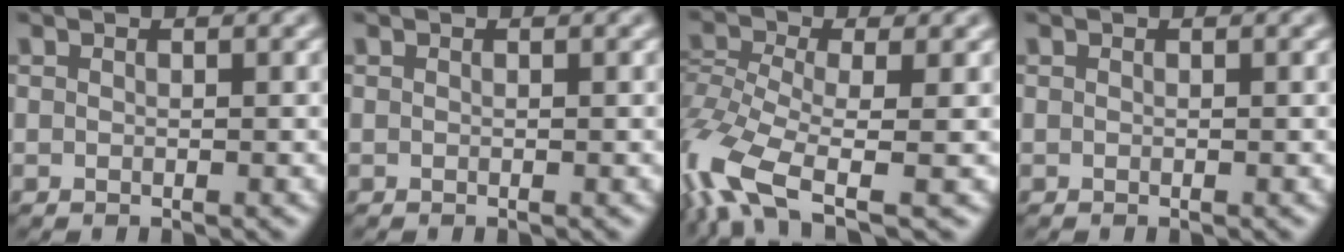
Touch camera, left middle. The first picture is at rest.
{"total": 0.0}
{"total": 8.4, "force": [-4.4, 3.2, 6.4], "torque": [-0.140, -0.008, -0.098]}
{"total": 0.0}